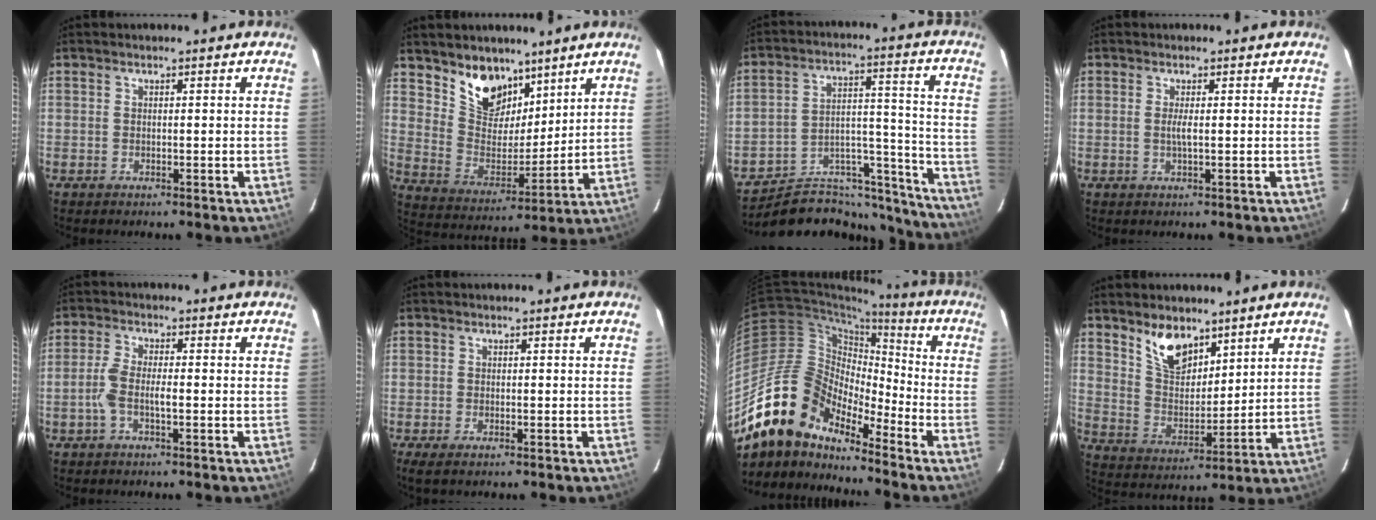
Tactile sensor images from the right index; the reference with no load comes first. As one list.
[{"total": 11.9, "force": [8.4, 6.7, 5.2], "torque": [-0.100, -0.002, 0.162]}, {"total": 20.0, "force": [-18.3, 7.0, 4.0], "torque": [-0.043, 0.068, -0.261]}, {"total": 1.4, "force": [0.1, 0.0, 1.4], "torque": [-0.029, -0.003, -0.001]}, {"total": 4.5, "force": [-1.4, 1.1, 4.1], "torque": [-0.094, 0.005, -0.029]}, {"total": 2.8, "force": [-1.8, 0.8, 1.9], "torque": [-0.044, -0.008, -0.031]}, {"total": 17.3, "force": [-14.0, 6.7, 7.5], "torque": [-0.132, 0.004, -0.272]}, {"total": 9.7, "force": [6.8, 4.9, 5.0], "torque": [-0.086, 0.005, 0.136]}]